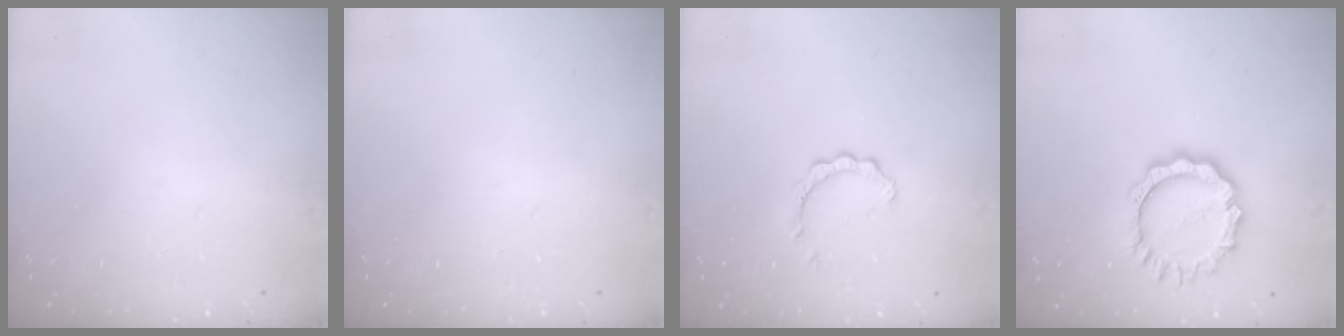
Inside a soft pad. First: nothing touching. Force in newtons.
{"total": 0.0}
{"total": 2.1, "press": 2.1, "slide": 0.2}
{"total": 8.9, "press": 8.9, "slide": 0.6}